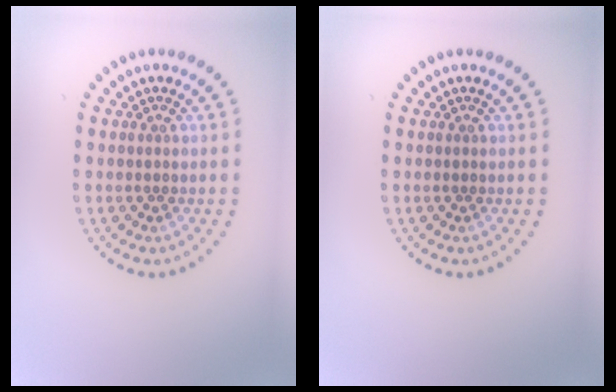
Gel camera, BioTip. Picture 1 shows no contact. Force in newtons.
{"total": 0.0}